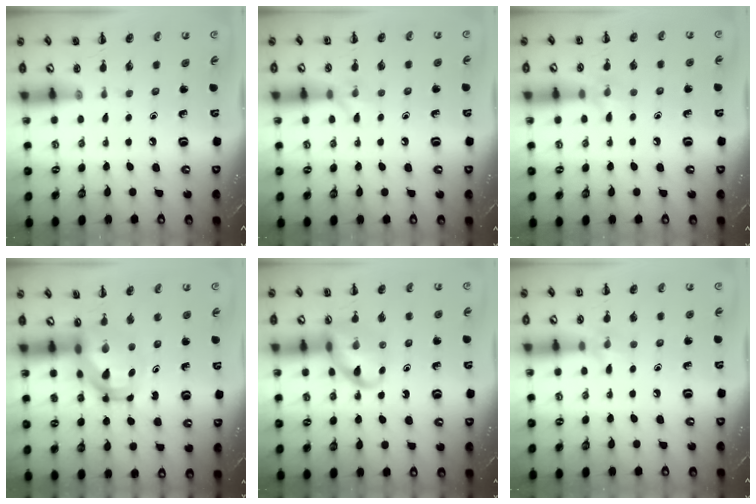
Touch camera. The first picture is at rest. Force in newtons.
{"total": 6.3, "press": 6.2, "slide": 0.9}
{"total": 6.8, "press": 6.6, "slide": 1.6}
{"total": 5.8, "press": 5.6, "slide": 1.4}
{"total": 12.0, "press": 11.9, "slide": 1.6}
{"total": 6.8, "press": 6.6, "slide": 1.6}